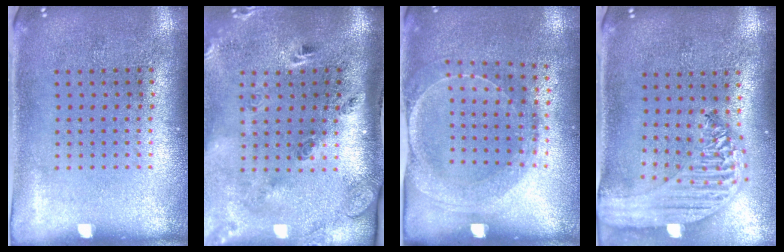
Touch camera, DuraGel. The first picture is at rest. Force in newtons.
{"total": 3.0, "press": 1.9, "slide": 2.2}
{"total": 1.5, "press": 1.5, "slide": 0.4}
{"total": 2.4, "press": 2.1, "slide": 1.1}